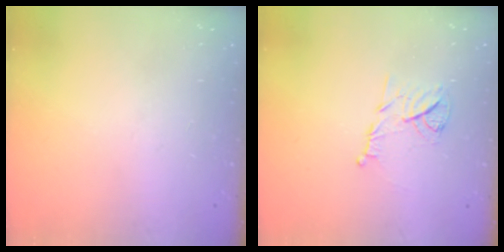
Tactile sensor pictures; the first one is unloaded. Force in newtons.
{"total": 8.6, "press": 8.6, "slide": 0.7}